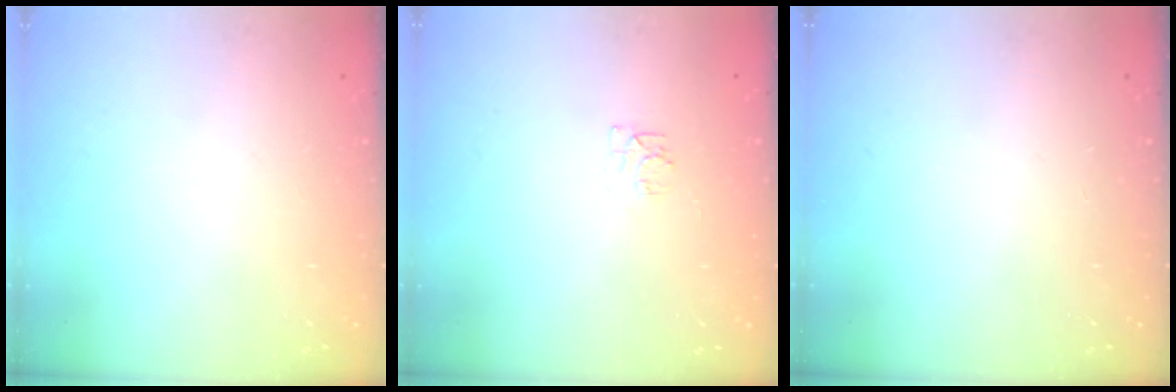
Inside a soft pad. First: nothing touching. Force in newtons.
{"total": 4.6, "press": 4.5, "slide": 0.5}
{"total": 0.0}